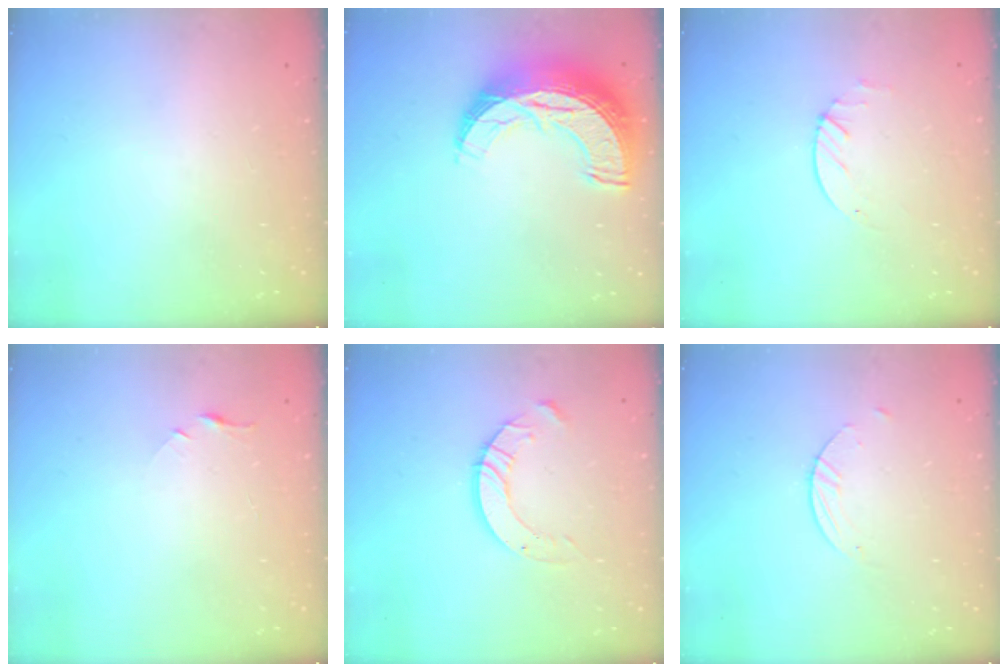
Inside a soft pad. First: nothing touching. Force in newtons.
{"total": 18.5, "press": 18.5, "slide": 1.0}
{"total": 2.0, "press": 2.0, "slide": 0.2}
{"total": 2.8, "press": 2.7, "slide": 0.4}
{"total": 6.9, "press": 6.9, "slide": 0.4}
{"total": 1.5, "press": 1.5, "slide": 0.1}